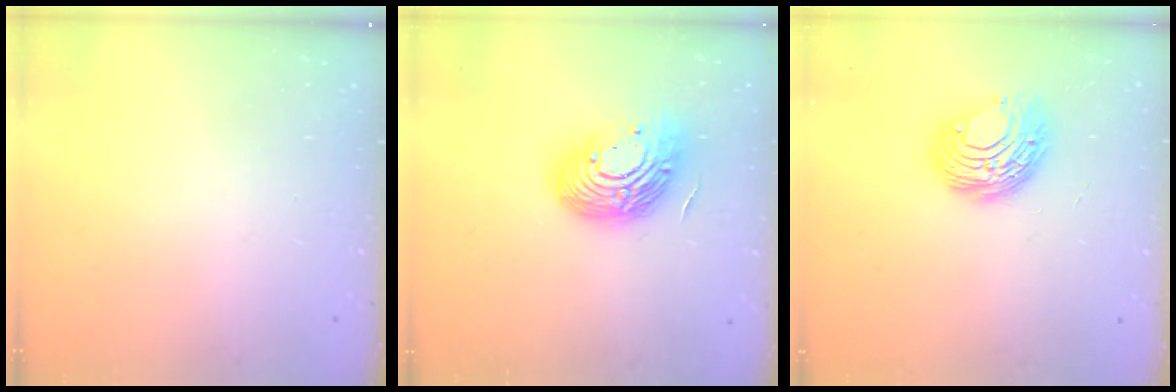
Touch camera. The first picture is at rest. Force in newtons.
{"total": 17.5, "press": 17.5, "slide": 1.3}
{"total": 9.5, "press": 9.5, "slide": 0.5}